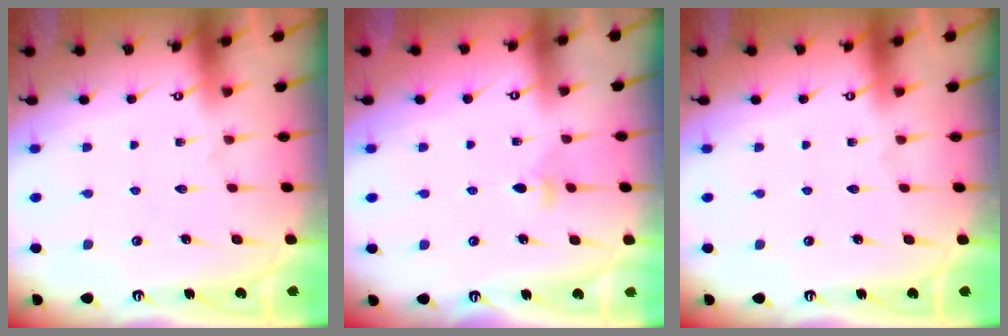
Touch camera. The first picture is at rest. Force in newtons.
{"total": 4.2, "press": 4.1, "slide": 0.9}
{"total": 0.0}